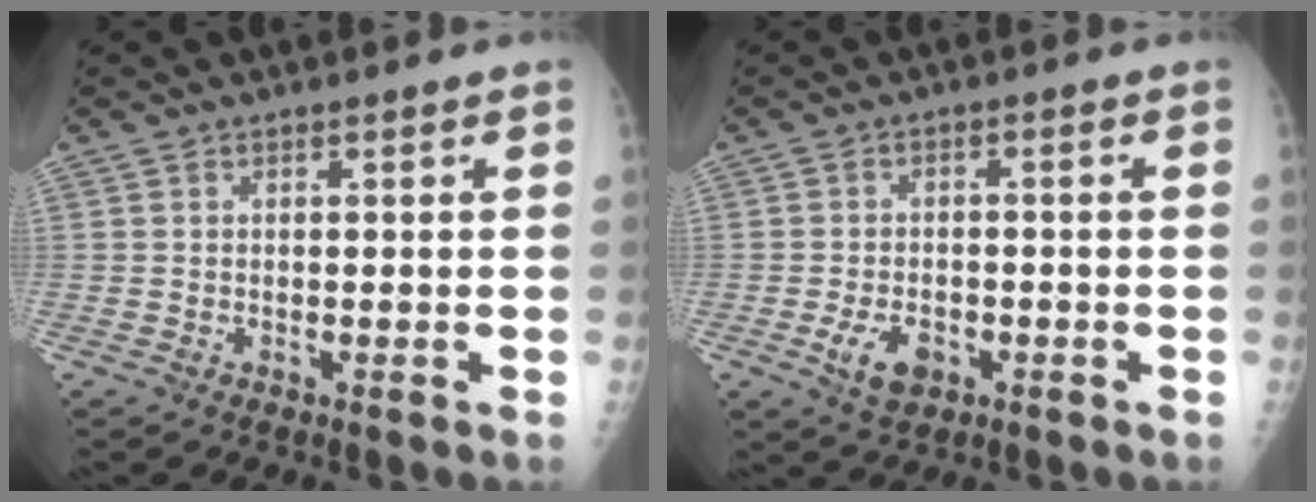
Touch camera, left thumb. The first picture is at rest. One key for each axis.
{"total": 5.6, "fx": -2.4, "fy": 3.6, "fz": 3.7, "tx": -0.059, "ty": 0.008, "tz": -0.037}